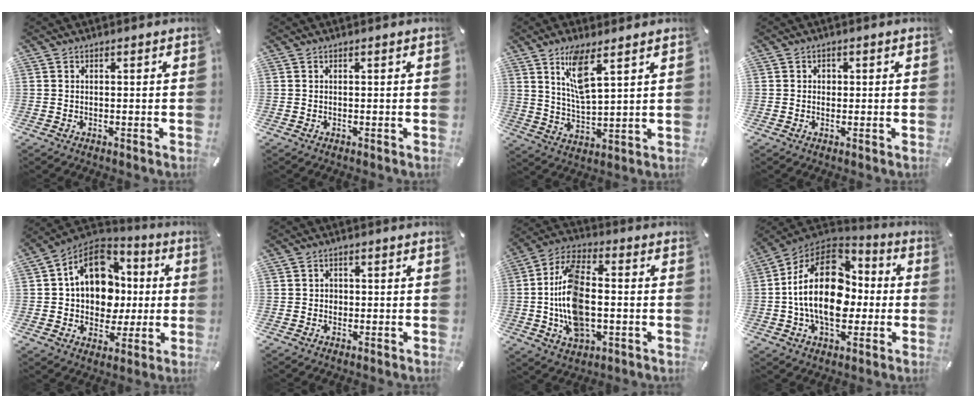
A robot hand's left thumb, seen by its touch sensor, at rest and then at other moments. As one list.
[{"total": 0.0}, {"total": 9.7, "force": [6.0, 2.8, 7.1], "torque": [-0.146, -0.014, 0.107]}, {"total": 1.3, "force": [0.0, 1.2, 0.5], "torque": [-0.003, 0.002, -0.003]}, {"total": 15.6, "force": [2.6, 12.8, 8.5], "torque": [-0.152, -0.004, 0.056]}, {"total": 1.5, "force": [-0.2, 1.4, 0.4], "torque": [-0.010, 0.005, -0.007]}, {"total": 15.7, "force": [-1.6, 9.2, 12.6], "torque": [-0.267, -0.002, -0.029]}, {"total": 22.8, "force": [-0.4, 15.1, 17.0], "torque": [-0.318, 0.018, -0.004]}]